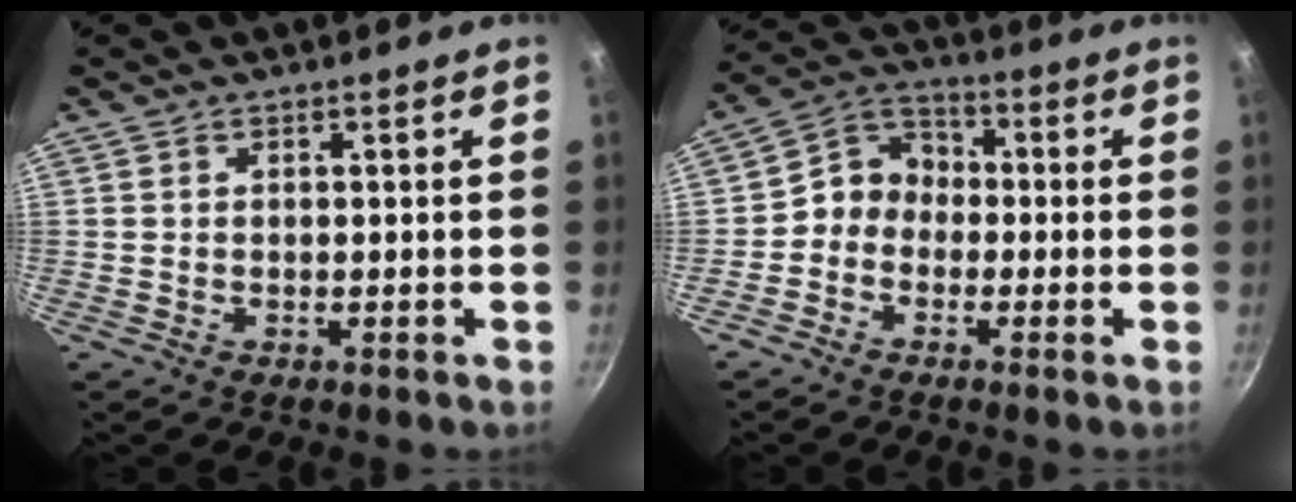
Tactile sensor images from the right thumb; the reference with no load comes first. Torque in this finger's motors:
{"motor_torque": [1.03, 1.06, 0.72, -0.51, 0.00]}